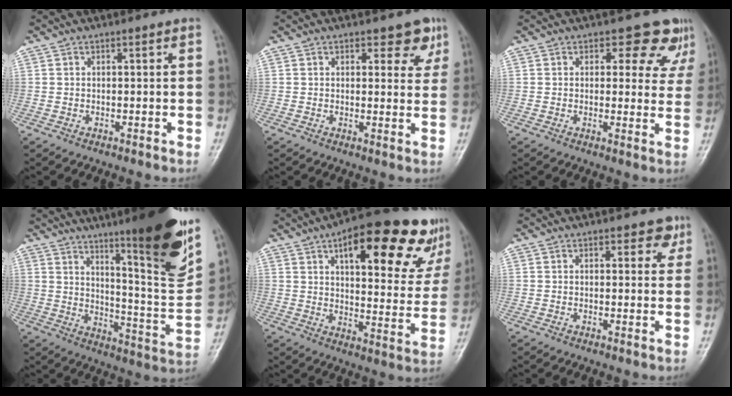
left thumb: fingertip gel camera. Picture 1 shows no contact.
{"total": 4.7, "force": [2.9, 2.6, 2.6], "torque": [0.001, -0.013, 0.031]}
{"total": 8.1, "force": [6.0, 4.7, 3.0], "torque": [0.011, -0.030, 0.051]}
{"total": 22.1, "force": [13.2, 2.8, 17.5], "torque": [-0.217, -0.071, 0.202]}
{"total": 26.0, "force": [14.3, 9.6, 19.5], "torque": [-0.222, -0.026, 0.196]}
{"total": 3.2, "force": [1.8, 2.0, 1.8], "torque": [0.004, -0.006, 0.017]}